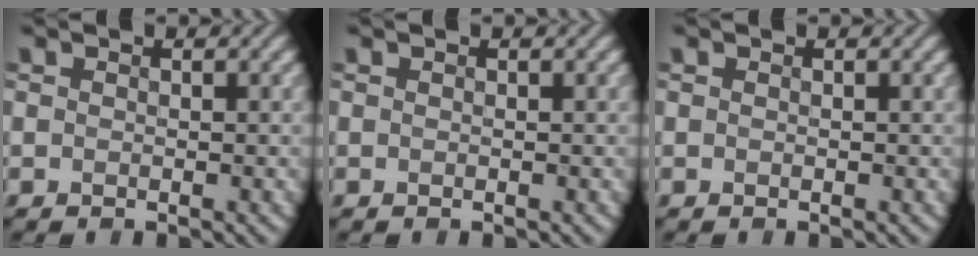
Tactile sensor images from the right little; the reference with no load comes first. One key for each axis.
{"total": 0.0}
{"total": 0.0}